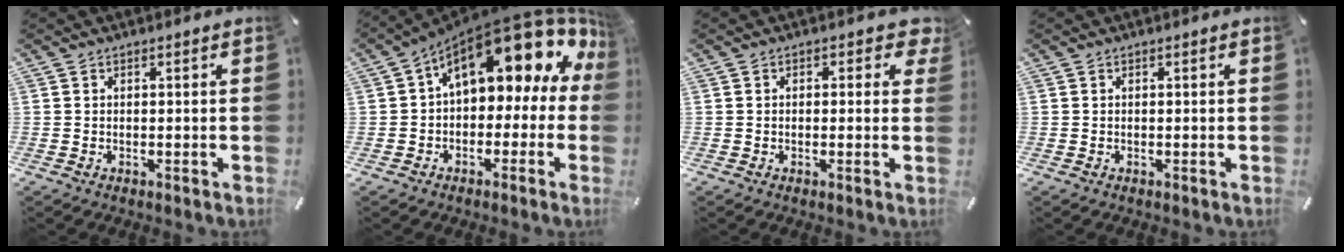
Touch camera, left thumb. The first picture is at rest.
{"total": 17.1, "force": [8.1, 8.9, 12.2], "torque": [-0.162, -0.064, 0.132]}
{"total": 3.0, "force": [0.6, 1.9, 2.3], "torque": [-0.022, 0.000, 0.004]}
{"total": 0.0}